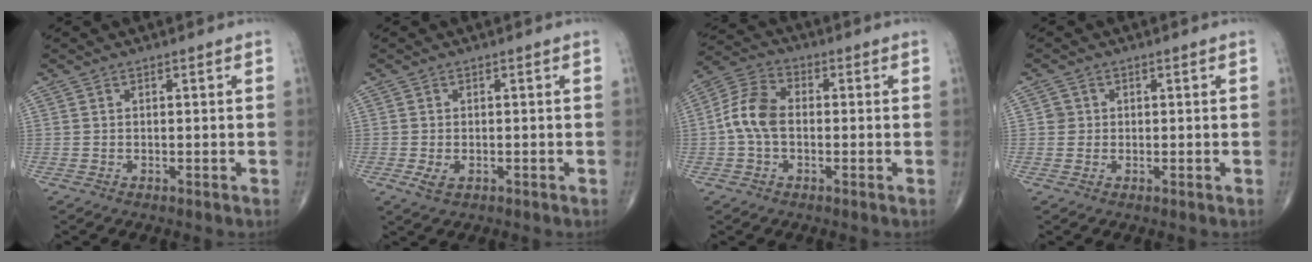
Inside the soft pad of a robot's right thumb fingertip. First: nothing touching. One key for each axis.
{"total": 2.4, "fx": -0.8, "fy": 1.5, "fz": 1.7, "tx": -0.035, "ty": -0.001, "tz": -0.011}
{"total": 8.4, "fx": -0.6, "fy": 5.4, "fz": 6.3, "tx": -0.126, "ty": 0.026, "tz": -0.024}
{"total": 1.6, "fx": 0.2, "fy": 1.6, "fz": 0.2, "tx": 0.007, "ty": 0.004, "tz": 0.000}